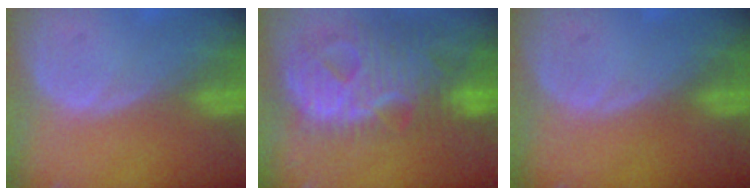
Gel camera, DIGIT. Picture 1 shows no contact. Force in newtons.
{"total": 13.0, "press": 10.9, "slide": 7.0}
{"total": 0.0}